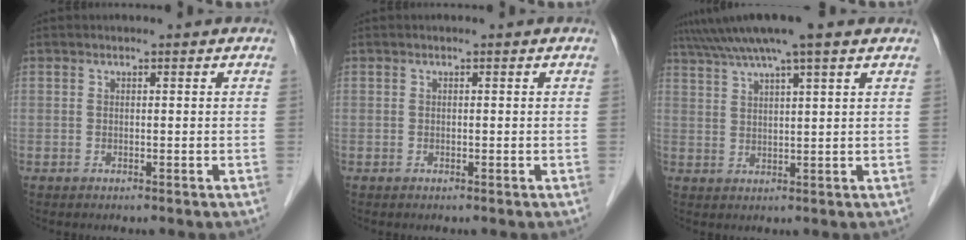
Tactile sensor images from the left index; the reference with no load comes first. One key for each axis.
{"total": 0.0}
{"total": 9.8, "fx": 7.7, "fy": -0.3, "fz": 6.2, "tx": -0.109, "ty": 0.035, "tz": 0.117}